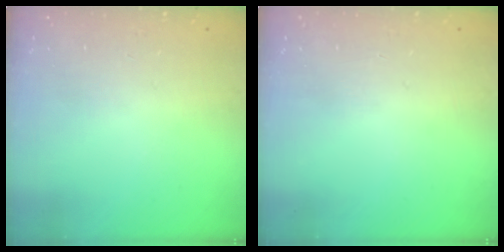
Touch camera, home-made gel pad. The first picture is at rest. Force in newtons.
{"total": 0.0}